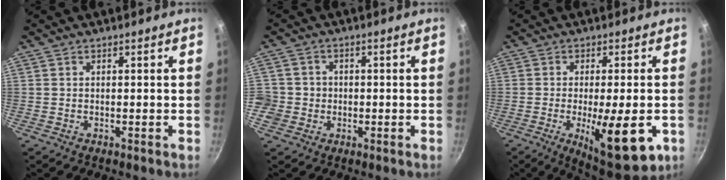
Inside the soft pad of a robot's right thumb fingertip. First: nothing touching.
{"total": 5.3, "force": [-0.9, 5.1, 1.1], "torque": [-0.001, 0.017, -0.018]}
{"total": 15.2, "force": [-4.5, 4.5, 13.8], "torque": [-0.183, -0.002, -0.057]}